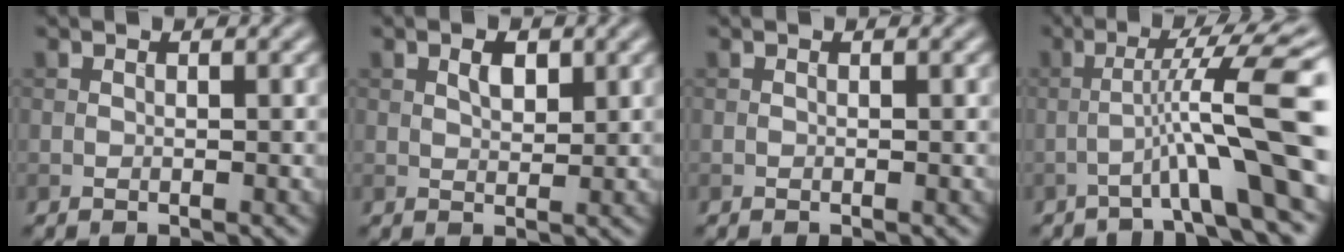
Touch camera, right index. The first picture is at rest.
{"total": 1.7, "force": [0.8, 0.9, 1.2], "torque": [-0.020, 0.001, 0.013]}
{"total": 0.0}
{"total": 9.3, "force": [-2.2, 0.7, 9.0], "torque": [-0.136, 0.030, -0.039]}